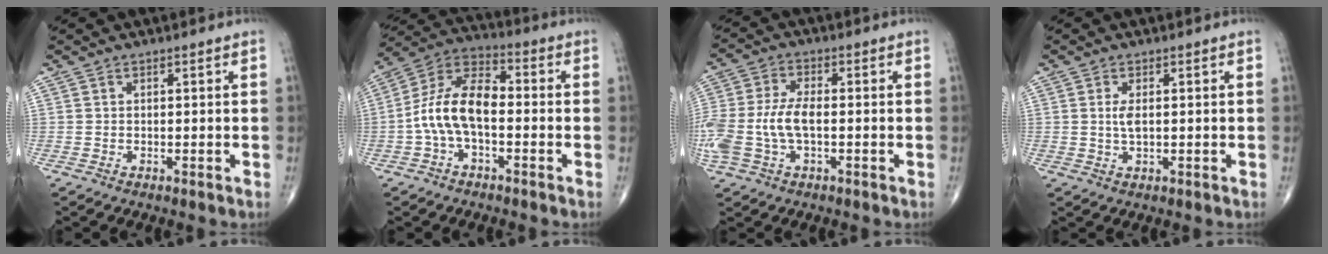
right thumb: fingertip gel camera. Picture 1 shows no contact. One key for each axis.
{"total": 11.8, "fx": -1.9, "fy": 6.2, "fz": 9.9, "tx": -0.188, "ty": 0.042, "tz": -0.044}
{"total": 11.3, "fx": -1.6, "fy": 5.8, "fz": 9.5, "tx": -0.231, "ty": 0.017, "tz": -0.027}
{"total": 2.7, "fx": 0.3, "fy": 1.1, "fz": 2.4, "tx": -0.049, "ty": -0.004, "tz": 0.008}